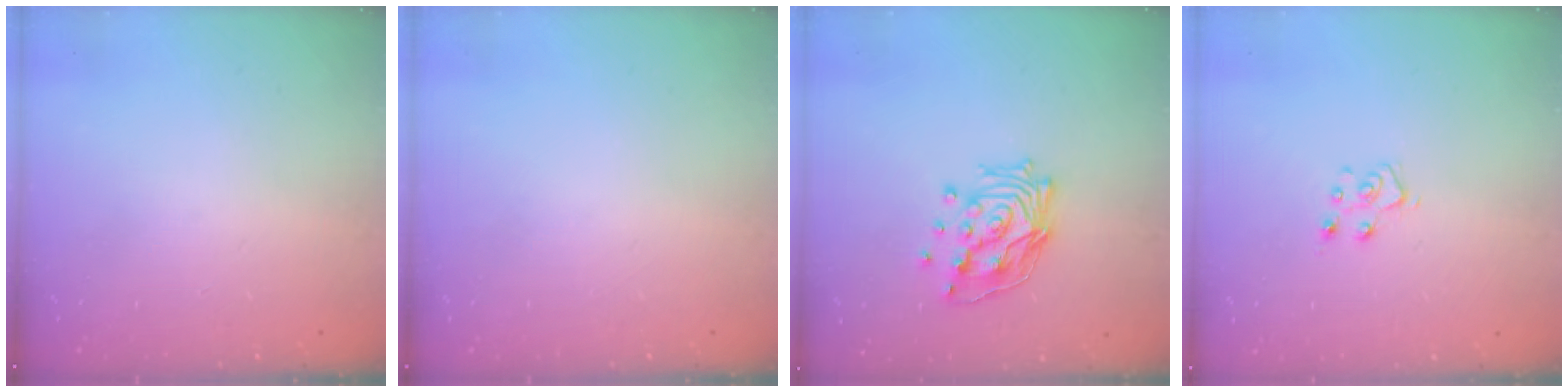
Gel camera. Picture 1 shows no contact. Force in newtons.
{"total": 0.0}
{"total": 14.9, "press": 14.8, "slide": 1.4}
{"total": 5.7, "press": 5.7, "slide": 0.5}